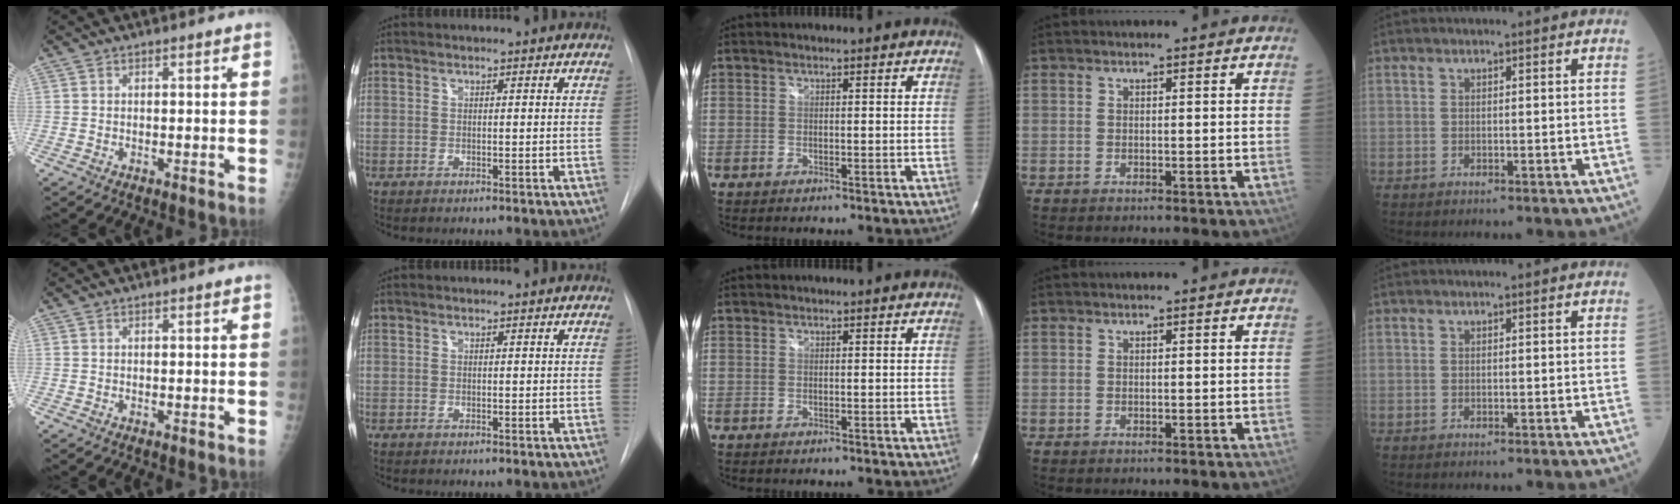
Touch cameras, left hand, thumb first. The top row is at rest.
{}